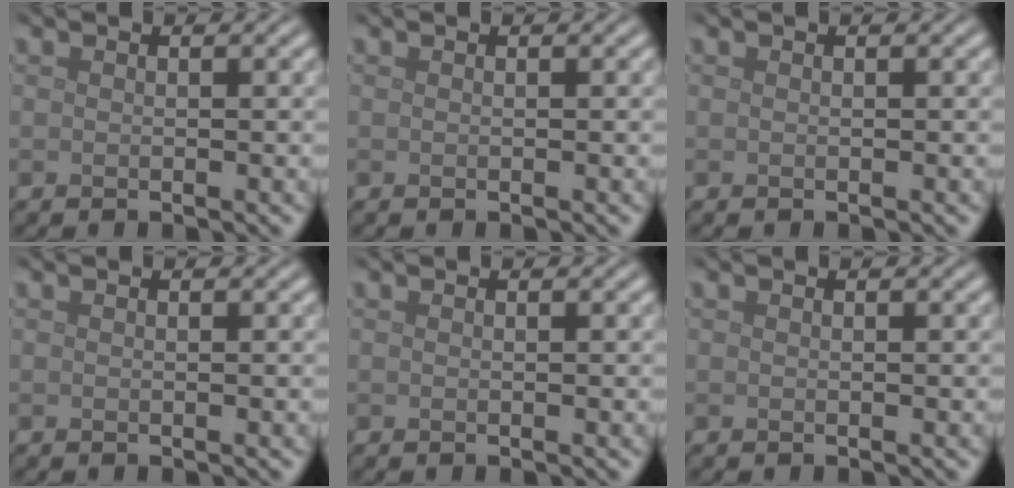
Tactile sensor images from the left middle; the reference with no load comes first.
{"total": 0.0}
{"total": 0.0}
{"total": 0.0}
{"total": 0.0}
{"total": 0.0}